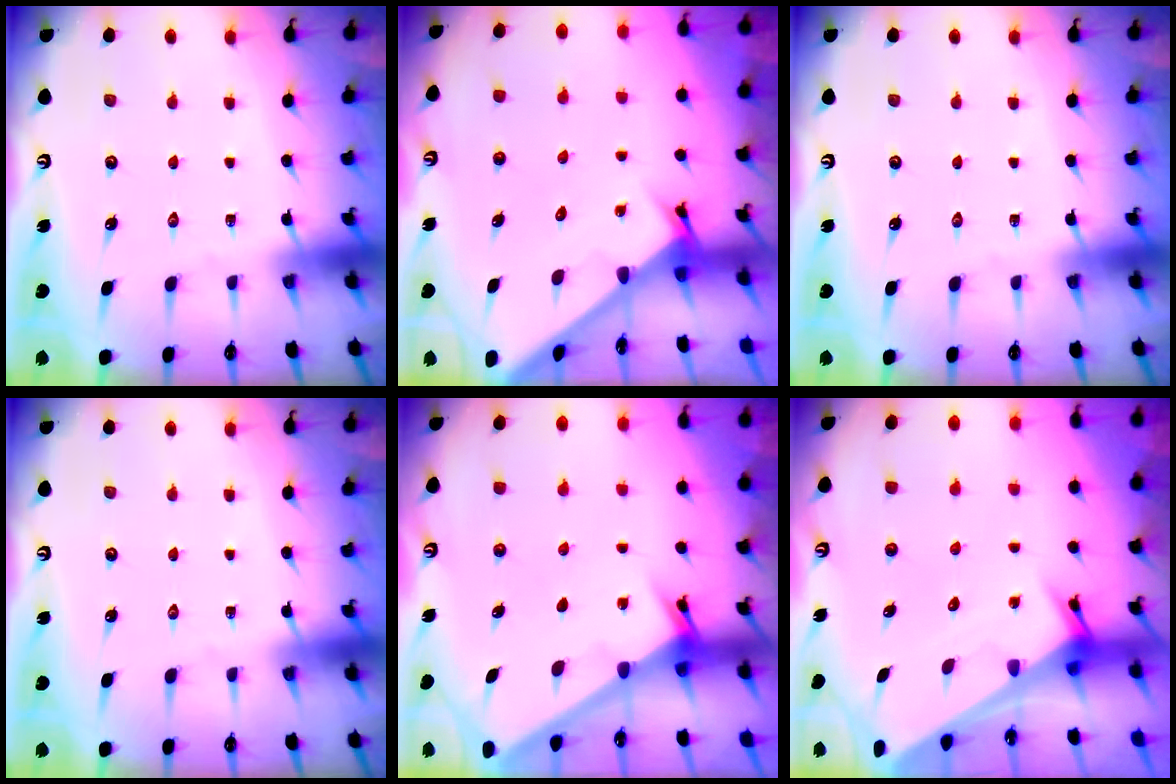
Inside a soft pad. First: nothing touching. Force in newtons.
{"total": 2.6, "press": 2.6, "slide": 0.3}
{"total": 0.0}
{"total": 0.0}
{"total": 2.3, "press": 2.3, "slide": 0.3}
{"total": 3.2, "press": 3.2, "slide": 0.2}